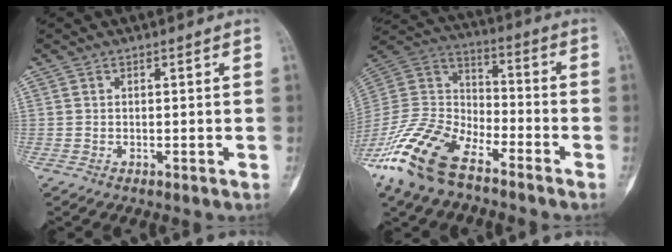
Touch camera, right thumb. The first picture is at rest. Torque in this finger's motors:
{"motor_torque": [1.42, 0.06, 1.38, -1.39, 0.45]}